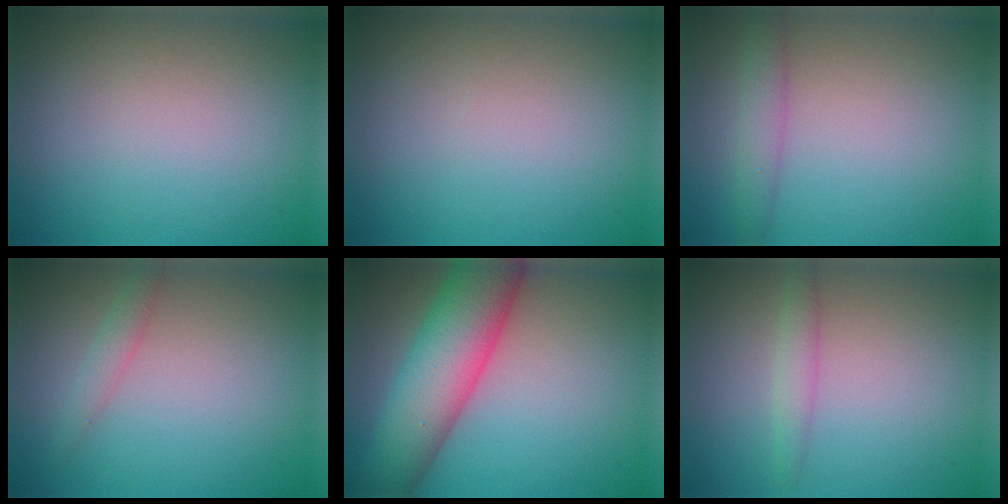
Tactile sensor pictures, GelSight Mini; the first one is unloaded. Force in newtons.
{"total": 0.0}
{"total": 2.2, "press": 2.2, "slide": 0.1}
{"total": 1.4, "press": 1.4, "slide": 0.0}
{"total": 9.2, "press": 9.2, "slide": 0.5}
{"total": 1.5, "press": 1.5, "slide": 0.2}